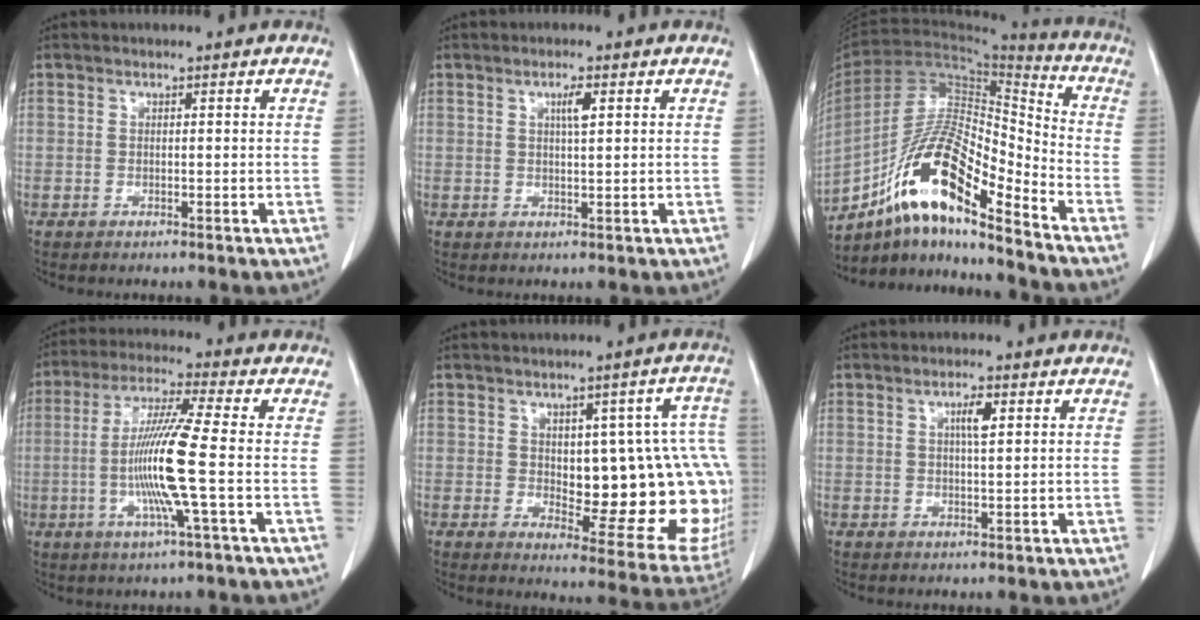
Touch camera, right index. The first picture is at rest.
{"total": 2.3, "force": [0.9, 0.2, 2.1], "torque": [-0.037, -0.001, 0.014]}
{"total": 17.2, "force": [-10.9, 3.2, 12.9], "torque": [-0.238, 0.016, -0.192]}
{"total": 11.7, "force": [-1.8, -1.0, 11.5], "torque": [-0.230, -0.009, -0.041]}
{"total": 19.6, "force": [0.1, 7.3, 18.2], "torque": [-0.160, 0.021, 0.024]}
{"total": 2.7, "force": [1.0, 0.4, 2.4], "torque": [-0.042, -0.001, 0.015]}